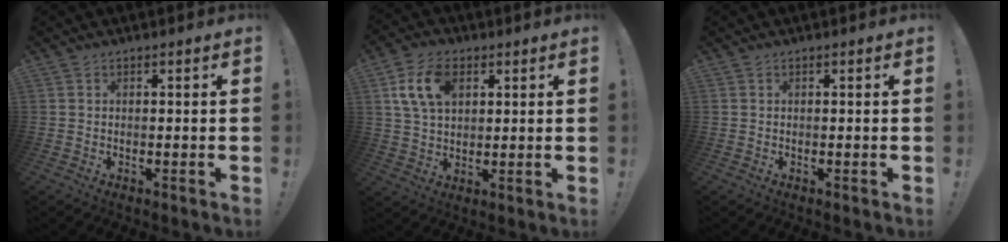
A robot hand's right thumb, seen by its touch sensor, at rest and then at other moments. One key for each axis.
{"total": 11.9, "fx": 4.4, "fy": 7.7, "fz": 7.9, "tx": -0.141, "ty": 0.004, "tz": 0.086}
{"total": 0.0}